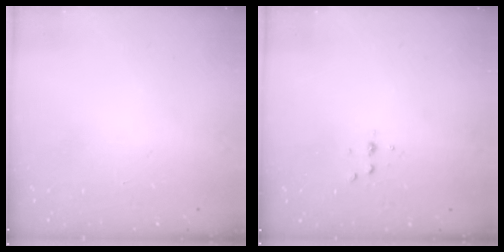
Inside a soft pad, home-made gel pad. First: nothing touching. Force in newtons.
{"total": 3.5, "press": 3.5, "slide": 0.5}